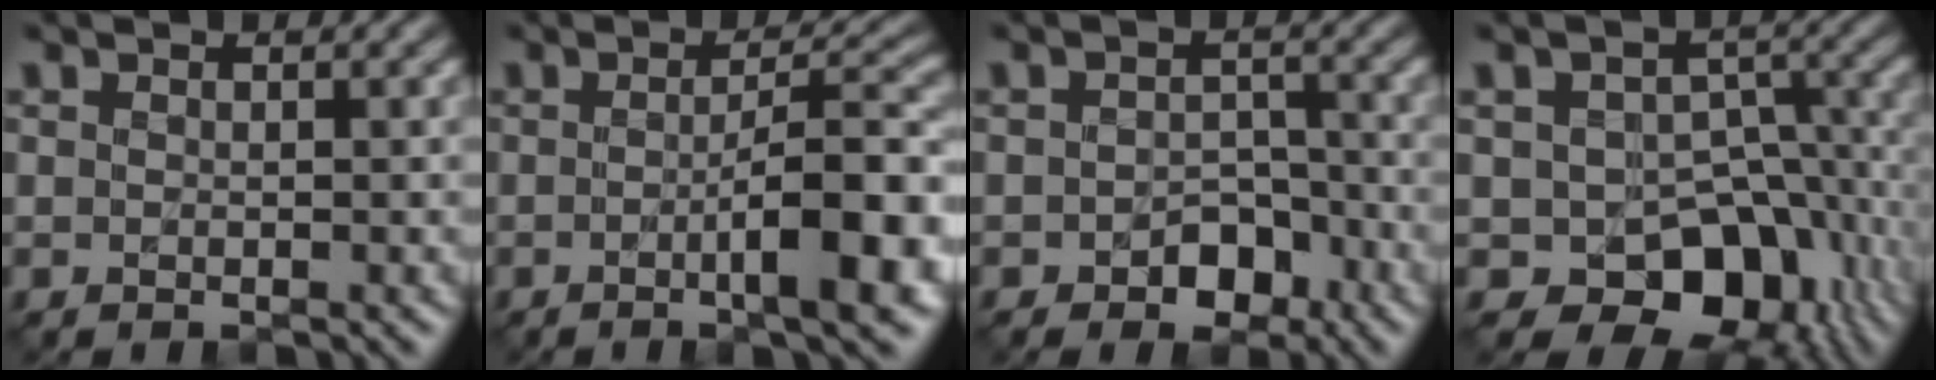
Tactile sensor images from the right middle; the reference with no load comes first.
{"total": 6.8, "force": [-1.7, 1.2, 6.5], "torque": [-0.092, 0.012, -0.030]}
{"total": 2.9, "force": [-1.4, 2.0, 1.5], "torque": [-0.017, 0.003, -0.021]}
{"total": 9.5, "force": [-3.9, 6.6, 5.7], "torque": [-0.069, -0.016, -0.060]}